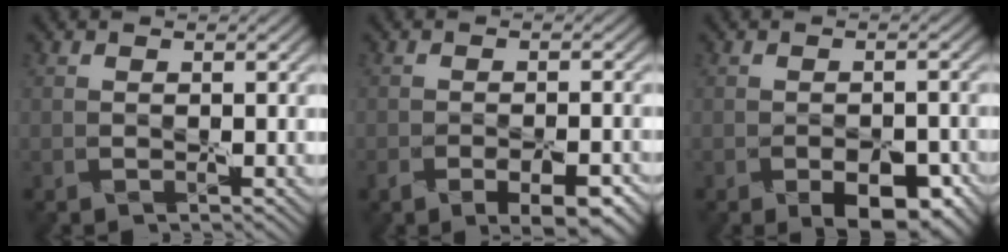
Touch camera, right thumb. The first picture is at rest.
{"total": 5.6, "force": [-3.5, 2.0, 3.8], "torque": [-0.049, -0.006, -0.047]}
{"total": 5.1, "force": [-2.9, 2.5, 3.4], "torque": [-0.045, -0.009, -0.029]}